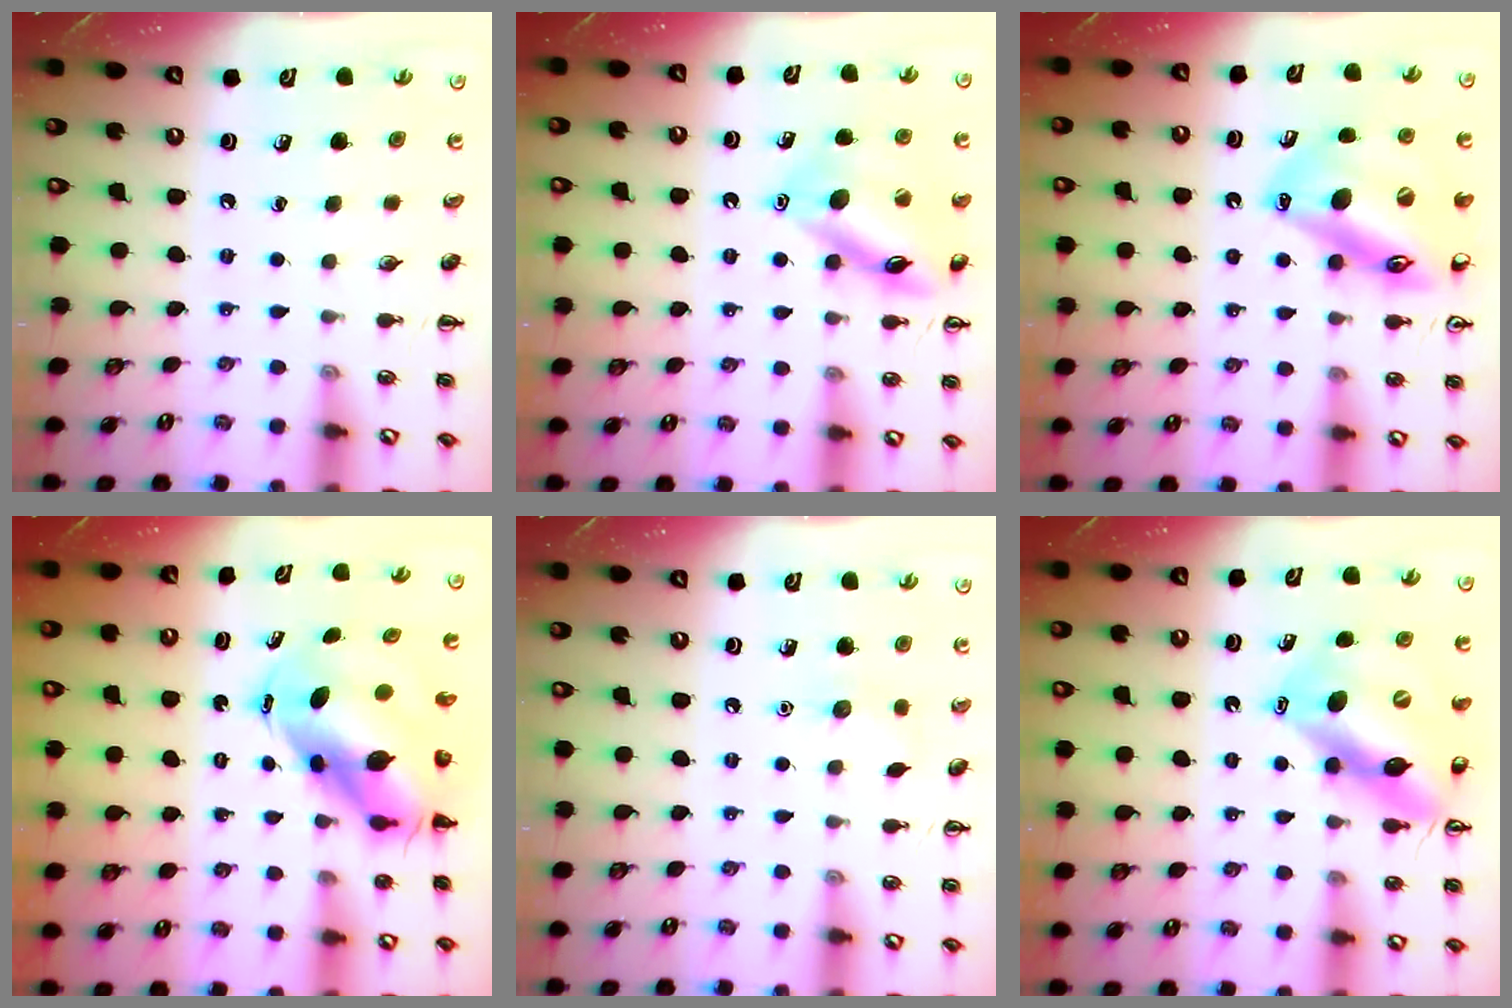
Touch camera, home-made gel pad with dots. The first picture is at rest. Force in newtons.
{"total": 13.6, "press": 13.6, "slide": 1.2}
{"total": 16.5, "press": 16.2, "slide": 3.0}
{"total": 7.2, "press": 7.0, "slide": 1.7}
{"total": 5.4, "press": 5.2, "slide": 1.4}
{"total": 13.4, "press": 12.8, "slide": 4.1}